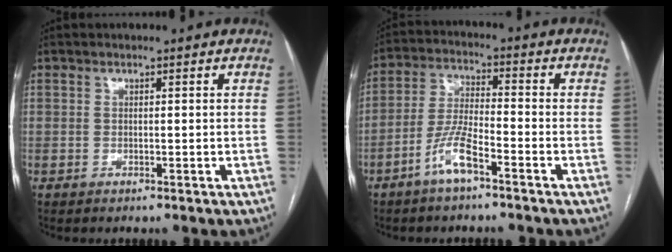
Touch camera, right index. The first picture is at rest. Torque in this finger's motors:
{"motor_torque": [0.29, -0.12, 0.07, 0.01]}